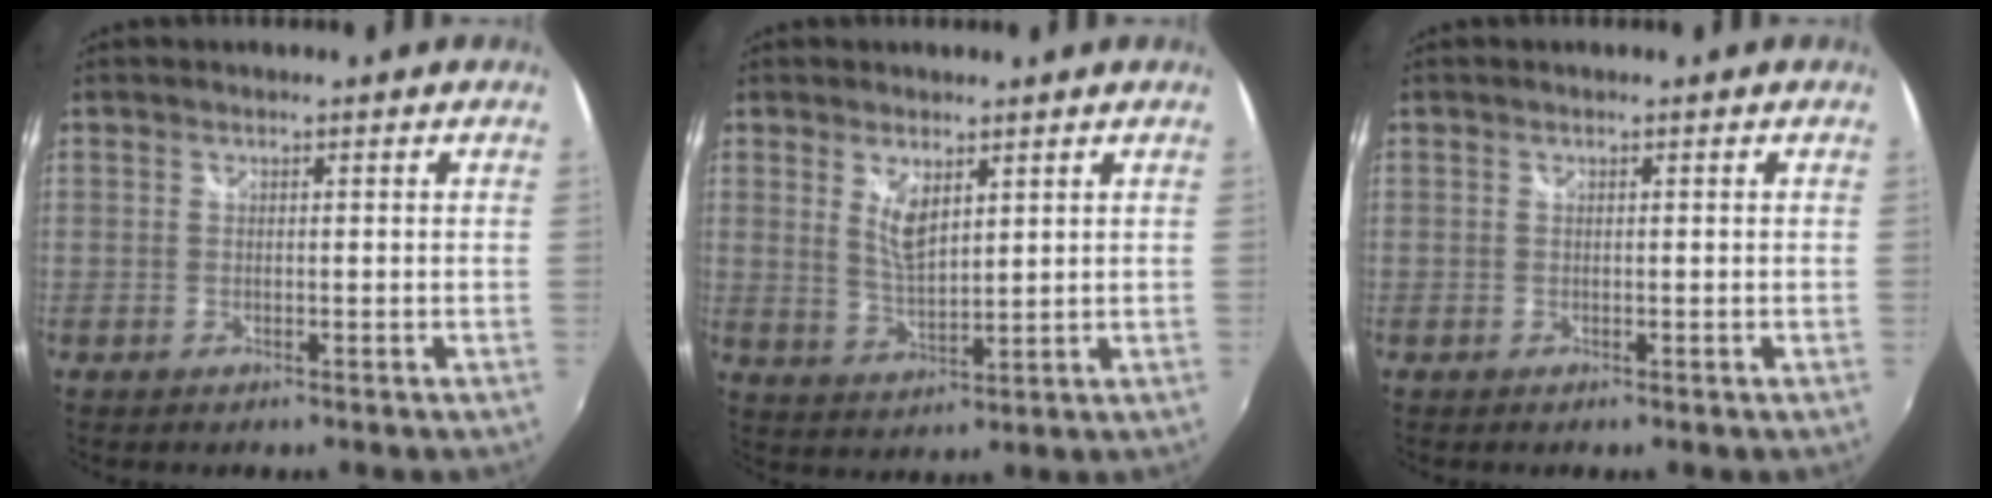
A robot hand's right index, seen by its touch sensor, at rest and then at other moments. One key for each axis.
{"total": 5.2, "fx": 2.5, "fy": 2.0, "fz": 4.1, "tx": -0.071, "ty": -0.008, "tz": 0.048}
{"total": 0.0}